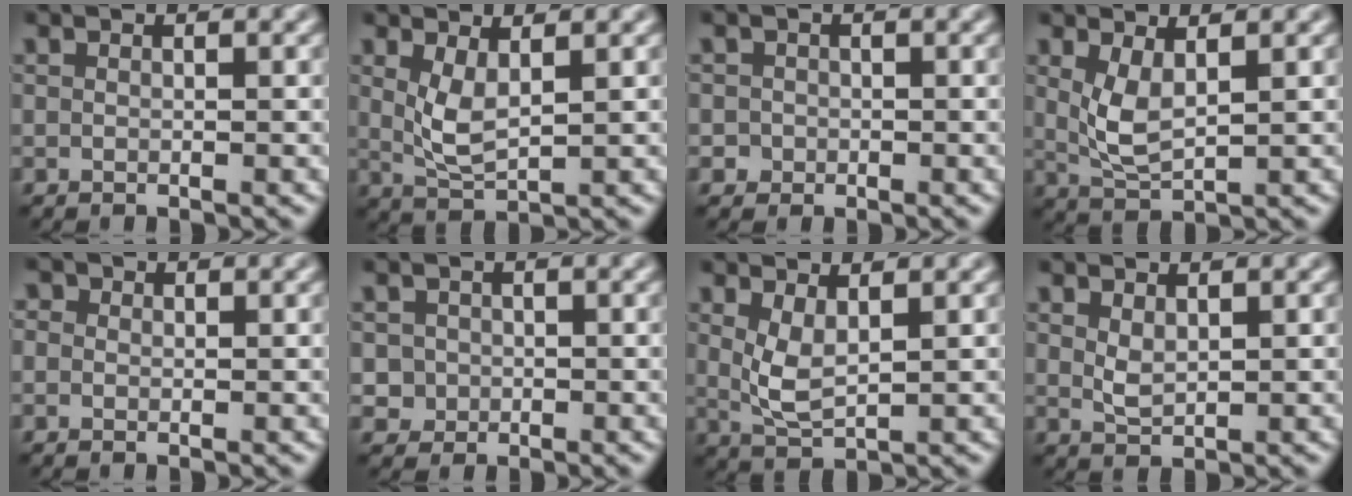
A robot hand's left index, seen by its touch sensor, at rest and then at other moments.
{"total": 2.8, "force": [1.1, 0.9, 2.4], "torque": [-0.056, -0.008, 0.026]}
{"total": 1.2, "force": [-0.2, 1.2, 0.0], "torque": [0.016, -0.002, -0.003]}
{"total": 3.0, "force": [1.1, 1.1, 2.6], "torque": [-0.062, -0.009, 0.028]}
{"total": 1.7, "force": [0.7, 1.4, 0.7], "torque": [-0.007, 0.006, -0.016]}
{"total": 1.7, "force": [-0.2, 1.7, 0.1], "torque": [0.013, 0.000, 0.001]}
{"total": 2.8, "force": [1.1, 1.0, 2.3], "torque": [-0.055, -0.008, 0.027]}
{"total": 1.6, "force": [0.8, 0.7, 1.2], "torque": [-0.027, -0.001, 0.020]}